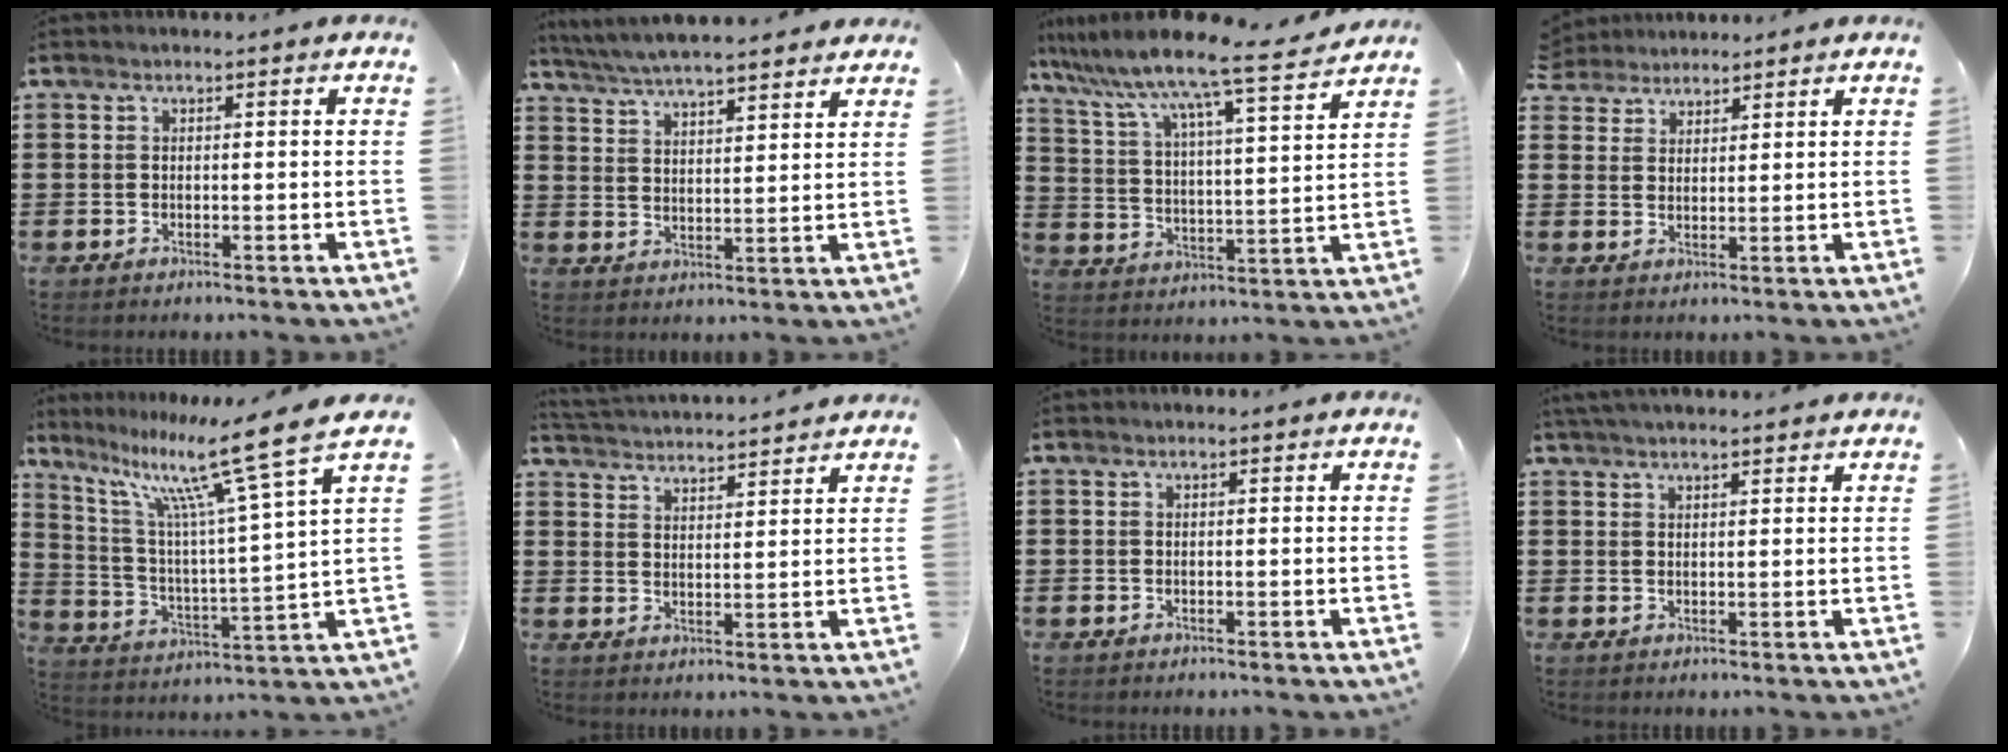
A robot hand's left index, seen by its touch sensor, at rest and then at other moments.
{"total": 5.4, "force": [5.2, 0.2, 1.4], "torque": [-0.047, -0.022, 0.092]}
{"total": 8.7, "force": [7.7, -0.3, 3.9], "torque": [-0.108, -0.057, 0.121]}
{"total": 2.8, "force": [2.5, 1.1, -0.4], "torque": [-0.005, 0.002, 0.048]}
{"total": 13.2, "force": [9.2, 0.6, 9.5], "torque": [-0.199, -0.050, 0.140]}
{"total": 3.1, "force": [3.0, -0.4, -0.1], "torque": [-0.011, -0.022, 0.052]}
{"total": 0.0}
{"total": 2.3, "force": [2.1, 0.1, 0.9], "torque": [-0.022, 0.003, 0.039]}